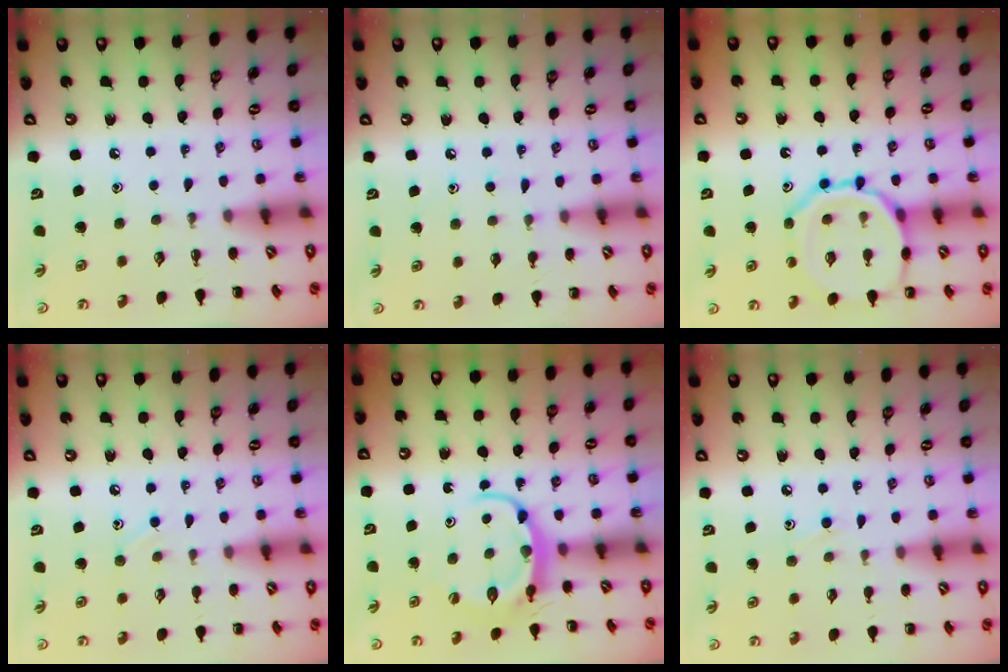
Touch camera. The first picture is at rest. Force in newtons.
{"total": 5.5, "press": 5.2, "slide": 1.8}
{"total": 14.0, "press": 13.9, "slide": 1.3}
{"total": 6.1, "press": 5.7, "slide": 2.1}
{"total": 6.4, "press": 6.3, "slide": 0.6}
{"total": 7.1, "press": 6.7, "slide": 2.4}